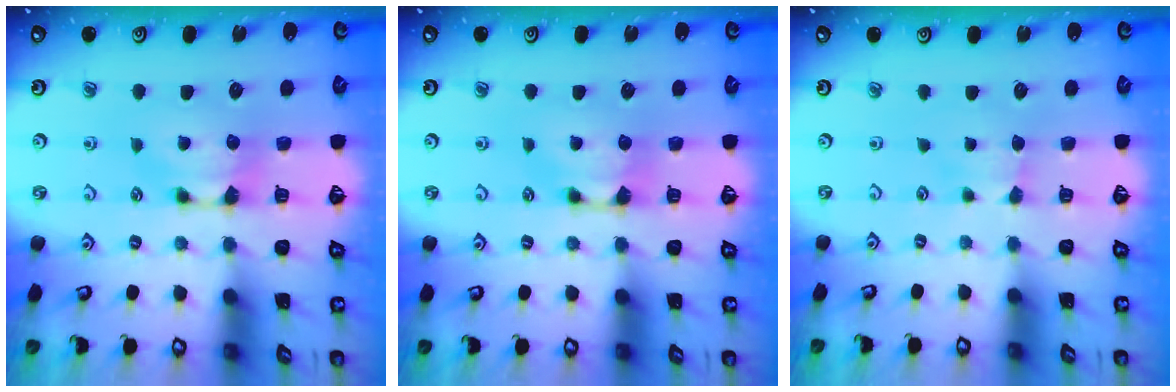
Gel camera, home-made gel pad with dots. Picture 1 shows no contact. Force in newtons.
{"total": 0.6, "press": 0.0, "slide": 0.6}
{"total": 2.4, "press": 2.4, "slide": 0.6}